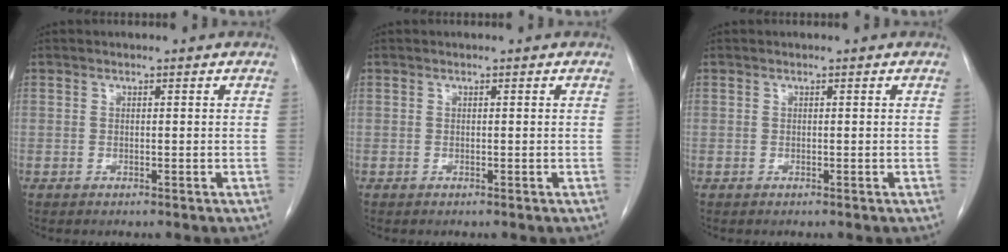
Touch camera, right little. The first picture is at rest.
{"total": 0.0}
{"total": 0.0}